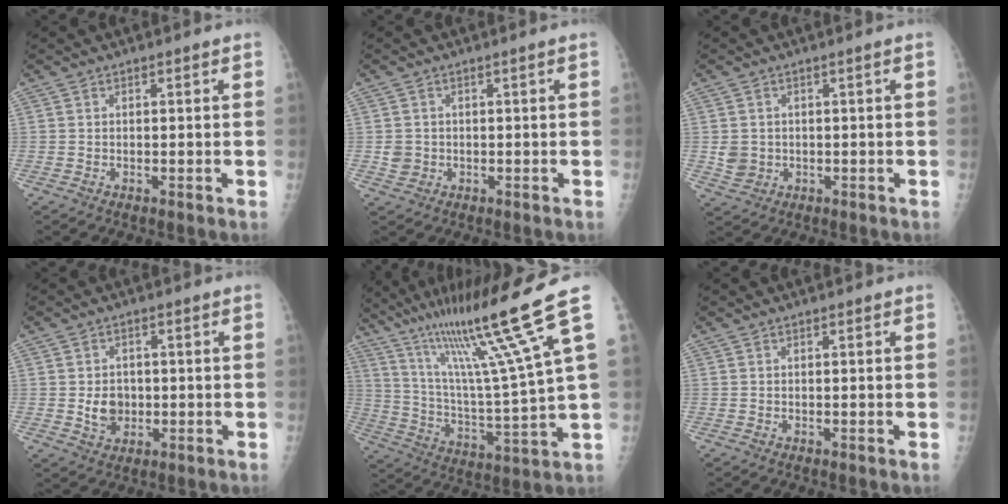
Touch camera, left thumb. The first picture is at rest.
{"total": 2.2, "force": [-0.1, 1.9, 1.0], "torque": [-0.014, 0.007, 0.004]}
{"total": 3.1, "force": [0.1, 2.7, 1.5], "torque": [-0.021, 0.004, 0.012]}
{"total": 5.0, "force": [-0.3, 4.1, 2.9], "torque": [-0.029, 0.000, 0.000]}
{"total": 19.9, "force": [13.0, -1.3, 15.0], "torque": [-0.234, -0.066, 0.227]}
{"total": 0.0}